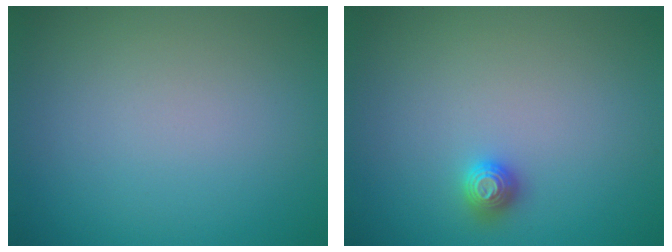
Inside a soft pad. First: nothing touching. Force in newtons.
{"total": 1.2, "press": 1.1, "slide": 0.2}